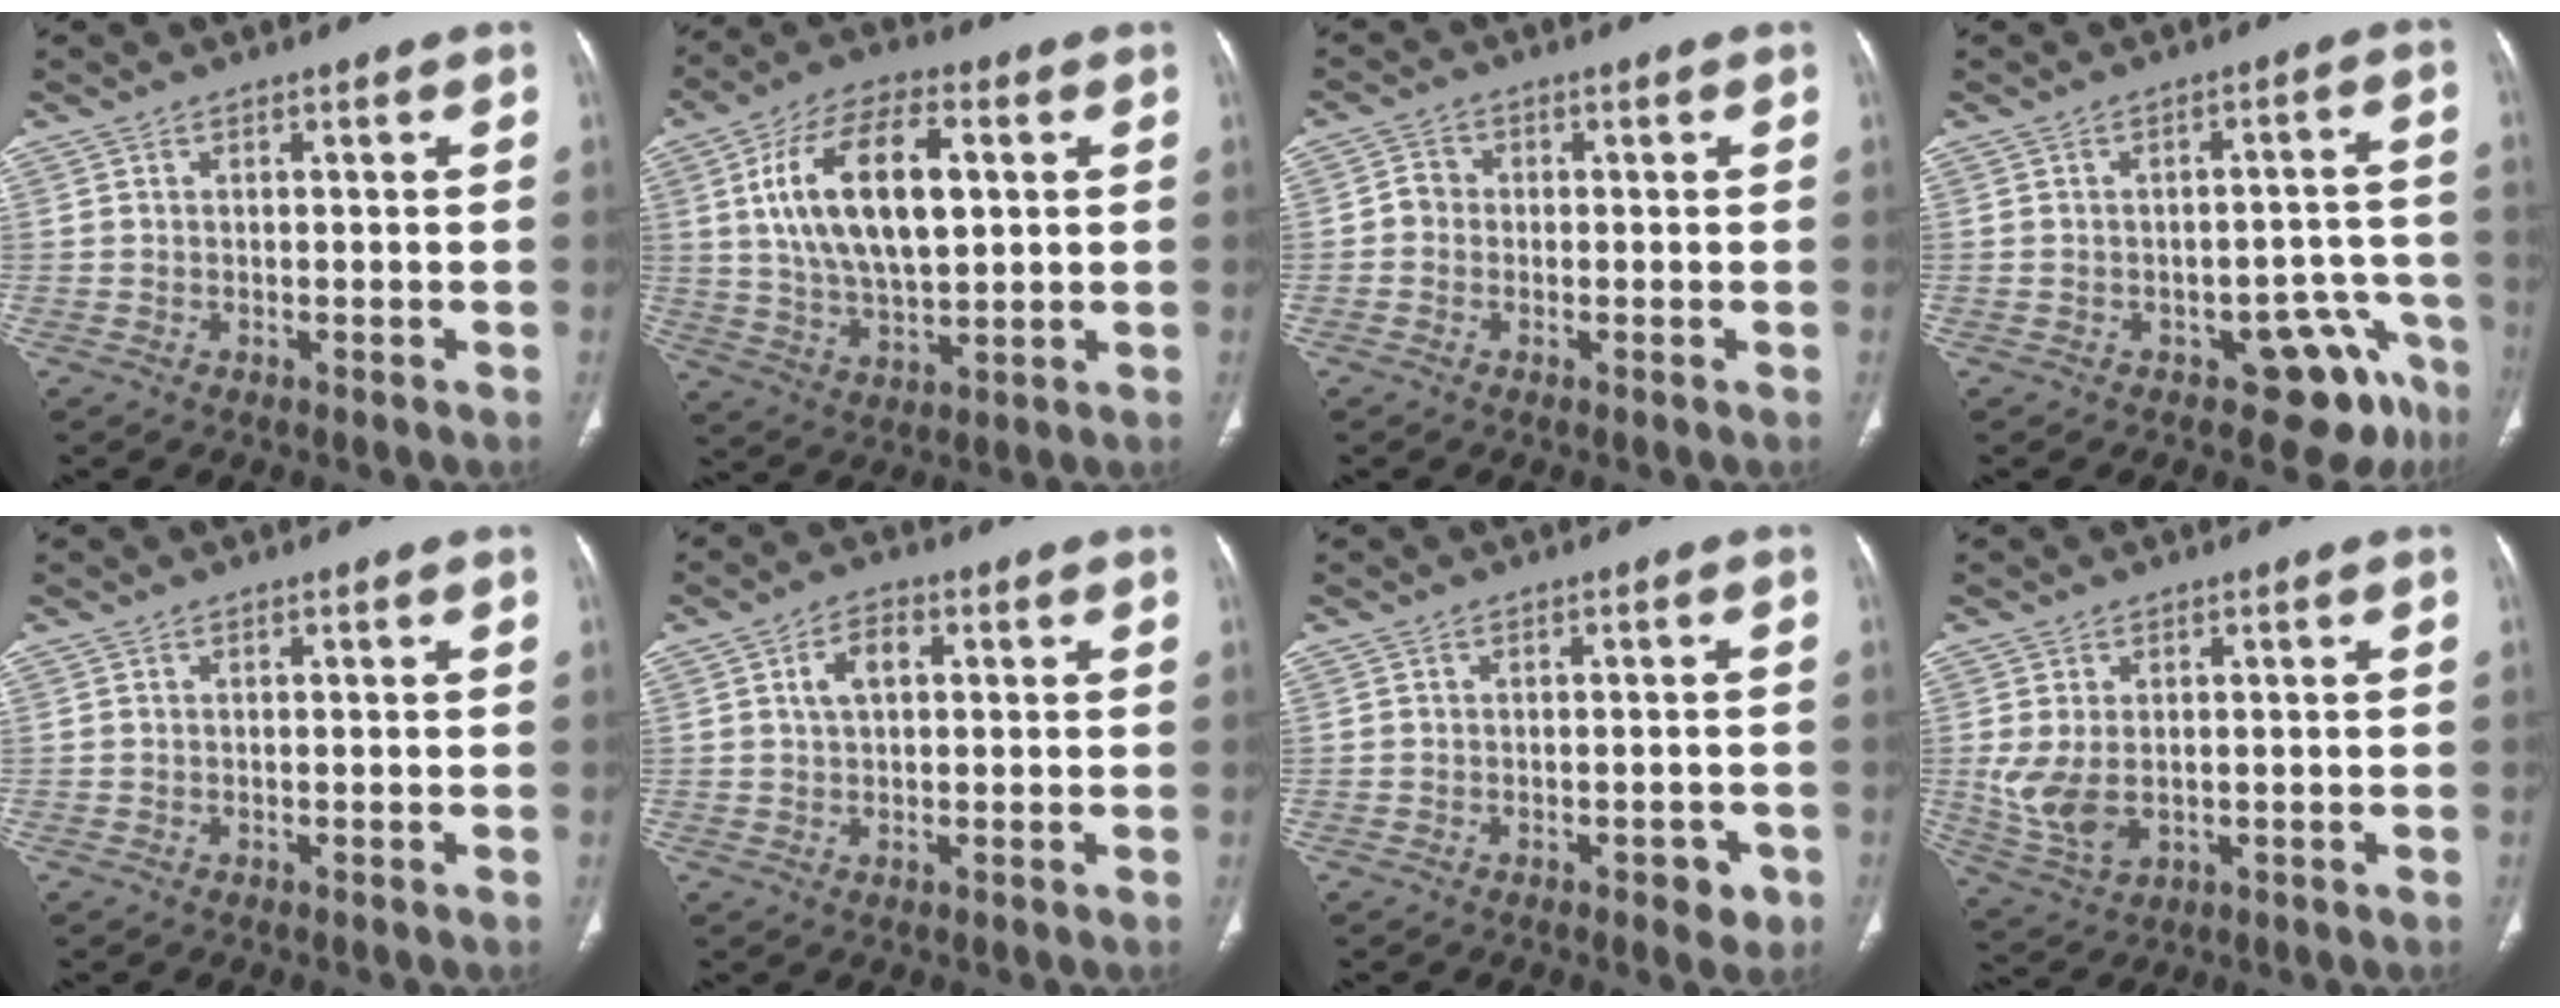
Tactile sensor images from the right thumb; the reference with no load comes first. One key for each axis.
{"total": 17.9, "fx": 3.8, "fy": 8.9, "fz": 15.1, "tx": -0.263, "ty": 0.002, "tz": 0.070}
{"total": 2.7, "fx": -0.5, "fy": 2.4, "fz": 1.1, "tx": -0.006, "ty": 0.009, "tz": -0.017}
{"total": 9.4, "fx": -5.9, "fy": 5.0, "fz": 5.4, "tx": -0.016, "ty": 0.055, "tz": -0.074}
{"total": 0.0}
{"total": 4.8, "fx": 1.2, "fy": 2.8, "fz": 3.7, "tx": -0.067, "ty": 0.008, "tz": 0.019}
{"total": 3.3, "fx": -1.6, "fy": 1.7, "fz": 2.3, "tx": -0.014, "ty": 0.007, "tz": -0.017}
{"total": 7.5, "fx": 0.0, "fy": 4.9, "fz": 5.7, "tx": -0.117, "ty": -0.011, "tz": 0.014}